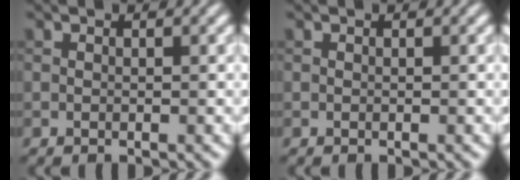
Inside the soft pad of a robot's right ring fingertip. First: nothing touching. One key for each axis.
{"total": 0.0}